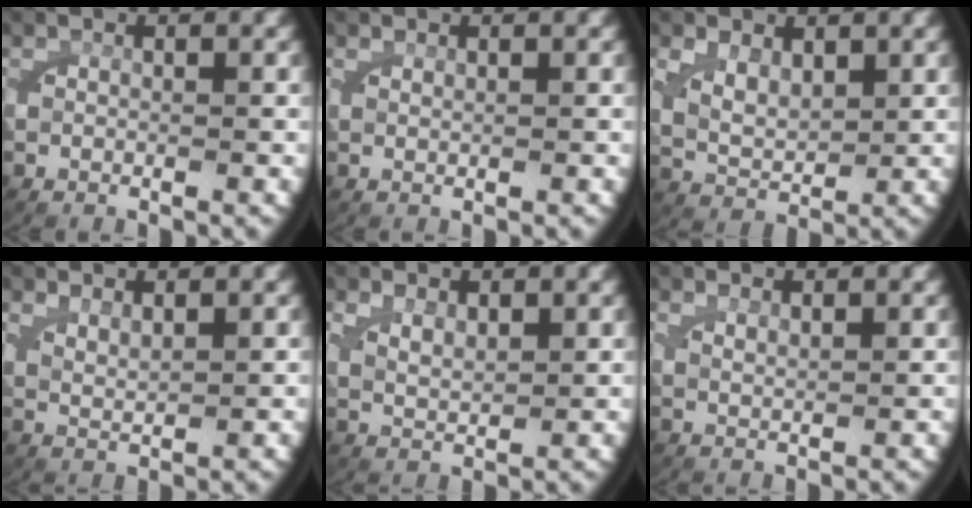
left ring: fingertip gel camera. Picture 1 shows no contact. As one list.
[{"total": 0.6, "force": [0.5, -0.1, 0.3], "torque": [-0.003, 0.000, 0.012]}, {"total": 3.6, "force": [1.0, 2.7, 2.2], "torque": [-0.061, -0.020, 0.028]}, {"total": 1.6, "force": [1.2, 0.1, 1.0], "torque": [-0.024, -0.008, 0.031]}, {"total": 1.7, "force": [1.0, 0.7, 1.2], "torque": [-0.031, -0.013, 0.029]}, {"total": 1.1, "force": [1.0, -0.4, 0.4], "torque": [-0.007, -0.004, 0.023]}]